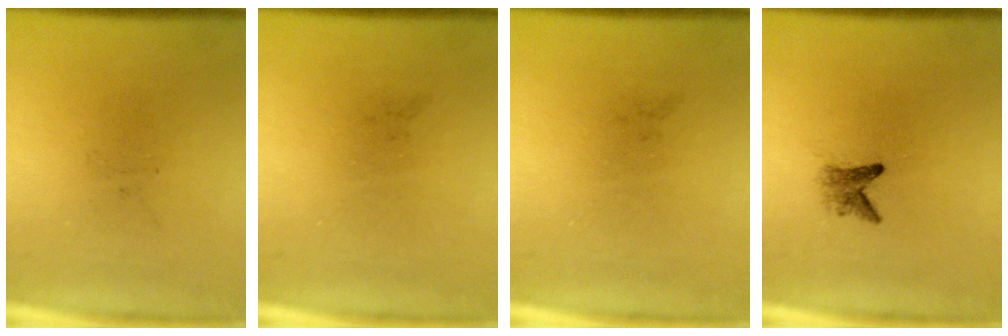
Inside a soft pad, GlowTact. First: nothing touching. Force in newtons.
{"total": 0.0}
{"total": 0.0}
{"total": 2.0}